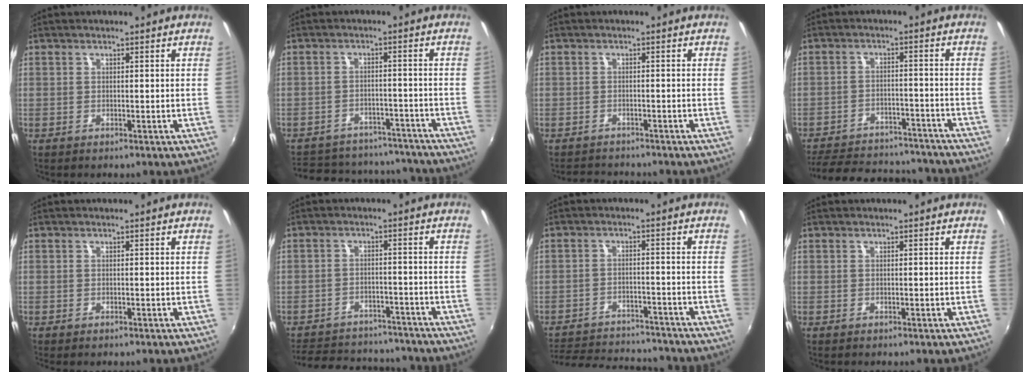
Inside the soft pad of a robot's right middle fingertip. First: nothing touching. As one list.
[{"total": 20.9, "force": [-18.0, 7.9, 7.1], "torque": [-0.158, 0.029, -0.221]}, {"total": 3.7, "force": [-3.5, 1.3, 0.3], "torque": [-0.020, 0.008, -0.058]}, {"total": 20.8, "force": [-17.9, 7.2, 7.7], "torque": [-0.173, 0.020, -0.229]}, {"total": 0.0}, {"total": 17.6, "force": [-14.8, 7.2, 6.0], "torque": [-0.146, 0.033, -0.191]}, {"total": 17.3, "force": [-15.5, 4.6, 6.3], "torque": [-0.143, -0.003, -0.214]}, {"total": 0.0}]